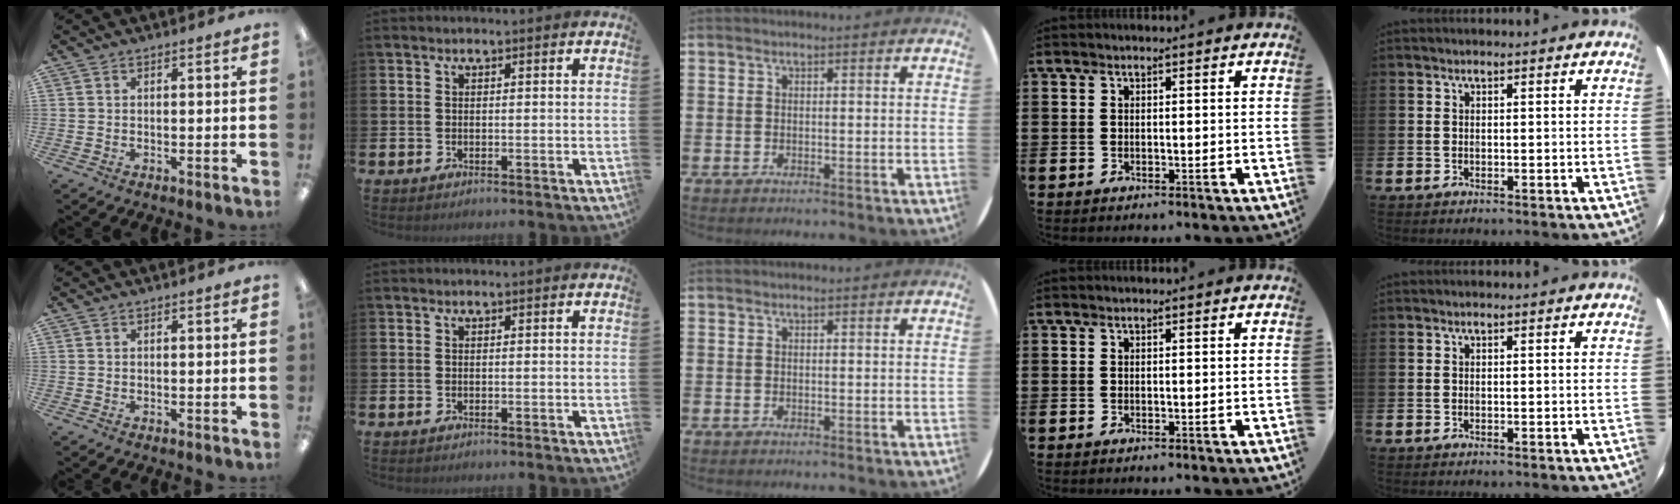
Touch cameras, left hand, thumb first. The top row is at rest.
{}